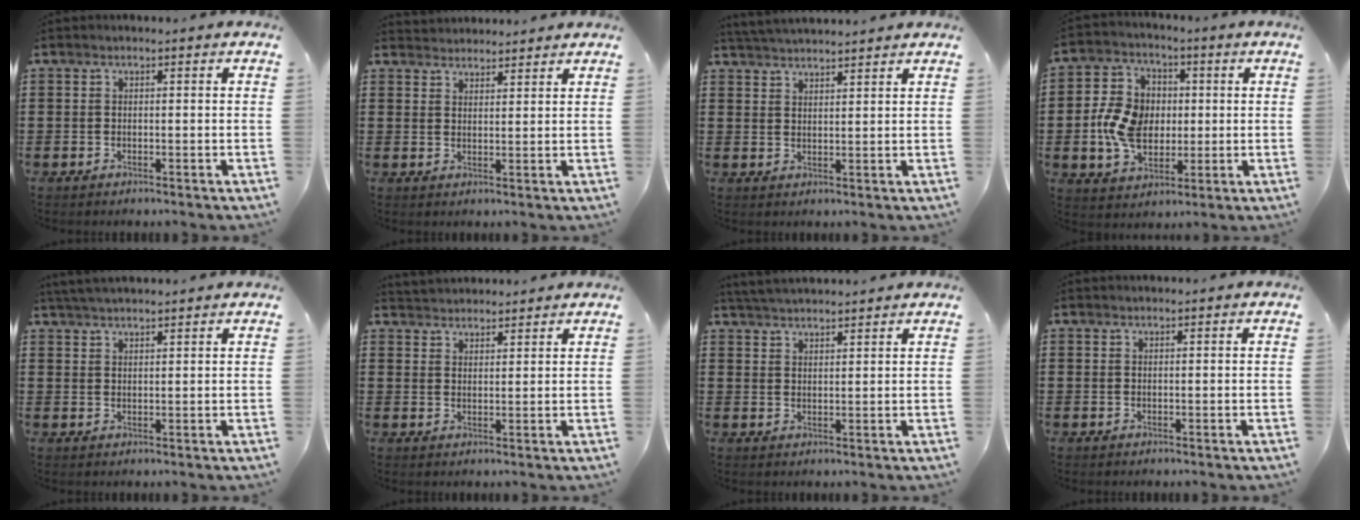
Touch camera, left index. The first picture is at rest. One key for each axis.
{"total": 2.5, "fx": 2.4, "fy": 0.2, "fz": -0.4, "tx": 0.001, "ty": -0.005, "tz": 0.048}
{"total": 3.2, "fx": 3.1, "fy": -0.3, "fz": 0.3, "tx": -0.016, "ty": -0.009, "tz": 0.059}
{"total": 9.0, "fx": -0.4, "fy": 7.1, "fz": 5.5, "tx": -0.125, "ty": 0.014, "tz": -0.008}
{"total": 3.3, "fx": 3.2, "fy": 0.0, "fz": 0.8, "tx": -0.023, "ty": -0.004, "tz": 0.062}
{"total": 2.7, "fx": 2.7, "fy": 0.2, "fz": -0.4, "tx": 0.000, "ty": -0.006, "tz": 0.052}
{"total": 3.4, "fx": 3.3, "fy": -0.2, "fz": 0.4, "tx": -0.018, "ty": -0.009, "tz": 0.062}
{"total": 0.7, "fx": 0.7, "fy": 0.0, "fz": 0.2, "tx": -0.005, "ty": -0.002, "tz": 0.014}